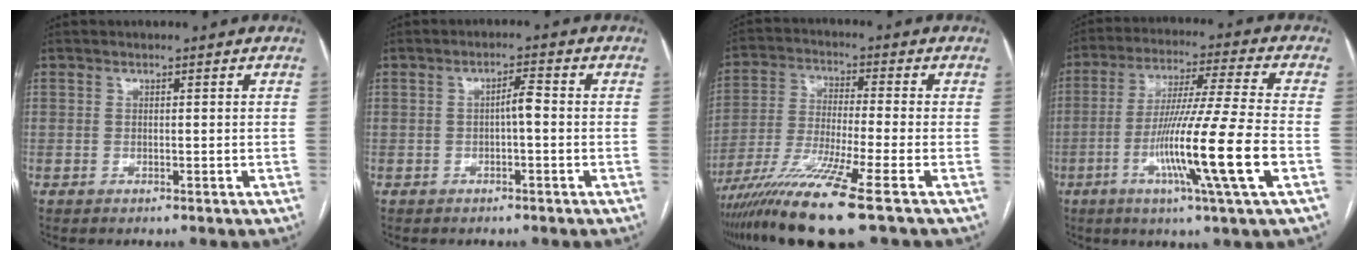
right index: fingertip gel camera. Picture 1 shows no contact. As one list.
[{"total": 2.5, "force": [-0.4, 0.4, 2.4], "torque": [-0.038, 0.005, -0.007]}, {"total": 13.3, "force": [-8.6, -1.4, 10.0], "torque": [-0.198, -0.037, -0.158]}, {"total": 15.9, "force": [-4.9, -1.7, 15.0], "torque": [-0.281, -0.019, -0.094]}]